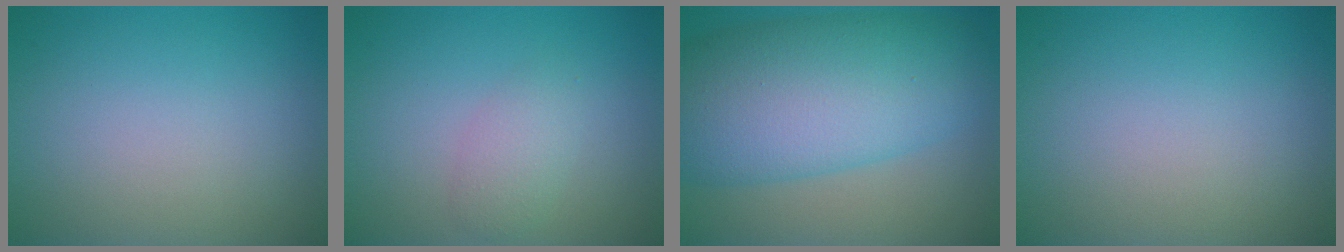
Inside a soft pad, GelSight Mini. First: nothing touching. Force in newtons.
{"total": 1.8, "press": 1.8, "slide": 0.1}
{"total": 11.6, "press": 11.6, "slide": 0.2}
{"total": 0.0}